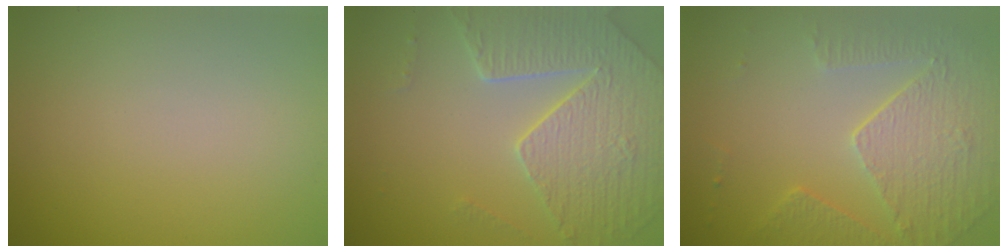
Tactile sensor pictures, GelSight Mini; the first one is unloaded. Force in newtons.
{"total": 5.2, "press": 4.6, "slide": 2.5}
{"total": 5.1, "press": 3.7, "slide": 3.6}